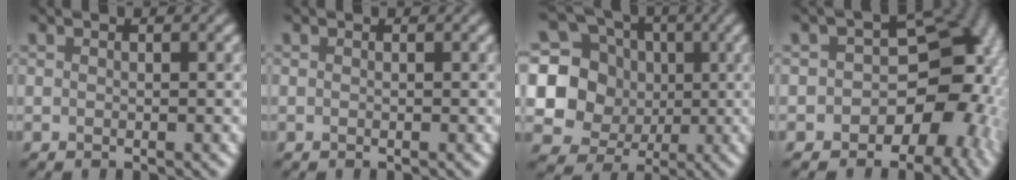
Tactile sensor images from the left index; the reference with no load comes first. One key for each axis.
{"total": 0.0}
{"total": 9.9, "fx": 0.4, "fy": 9.2, "fz": 3.4, "tx": -0.096, "ty": 0.015, "tz": -0.017}
{"total": 13.0, "fx": -4.4, "fy": 9.8, "fz": 7.3, "tx": -0.041, "ty": 0.015, "tz": -0.090}